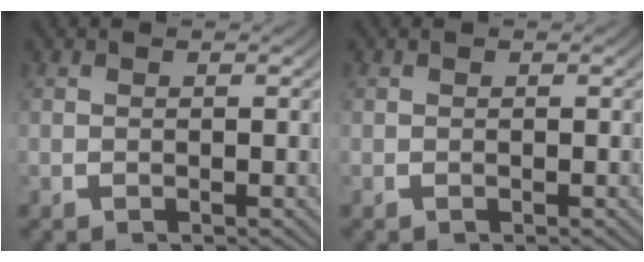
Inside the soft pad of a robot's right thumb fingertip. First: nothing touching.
{"total": 0.0}